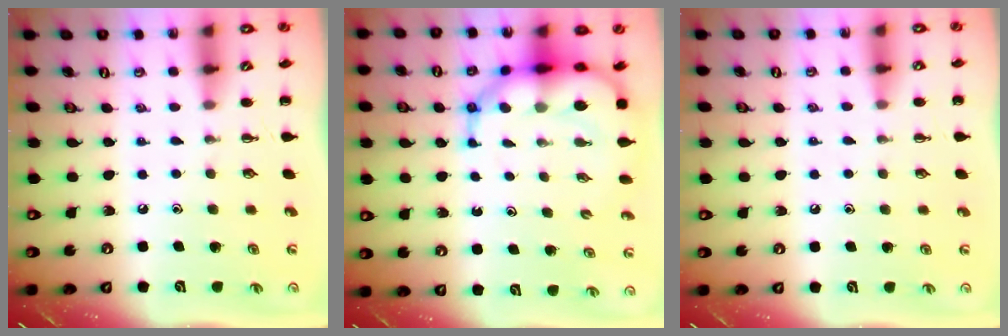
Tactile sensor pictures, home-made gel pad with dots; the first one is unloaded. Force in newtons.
{"total": 11.3, "press": 10.7, "slide": 3.7}
{"total": 5.3, "press": 5.0, "slide": 1.7}